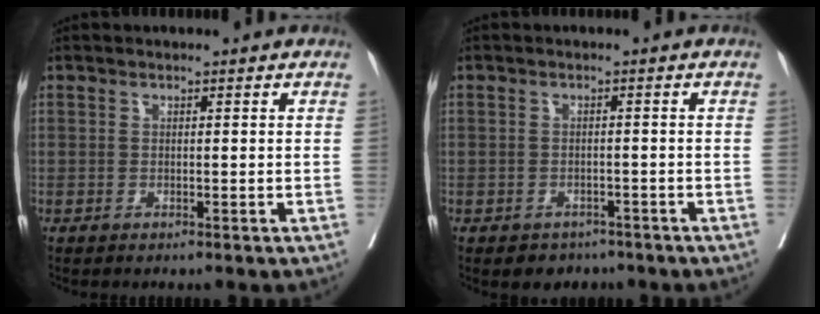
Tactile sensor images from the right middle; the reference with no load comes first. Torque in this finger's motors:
{"motor_torque": [0.48, -0.46, 0.07, 0.03]}